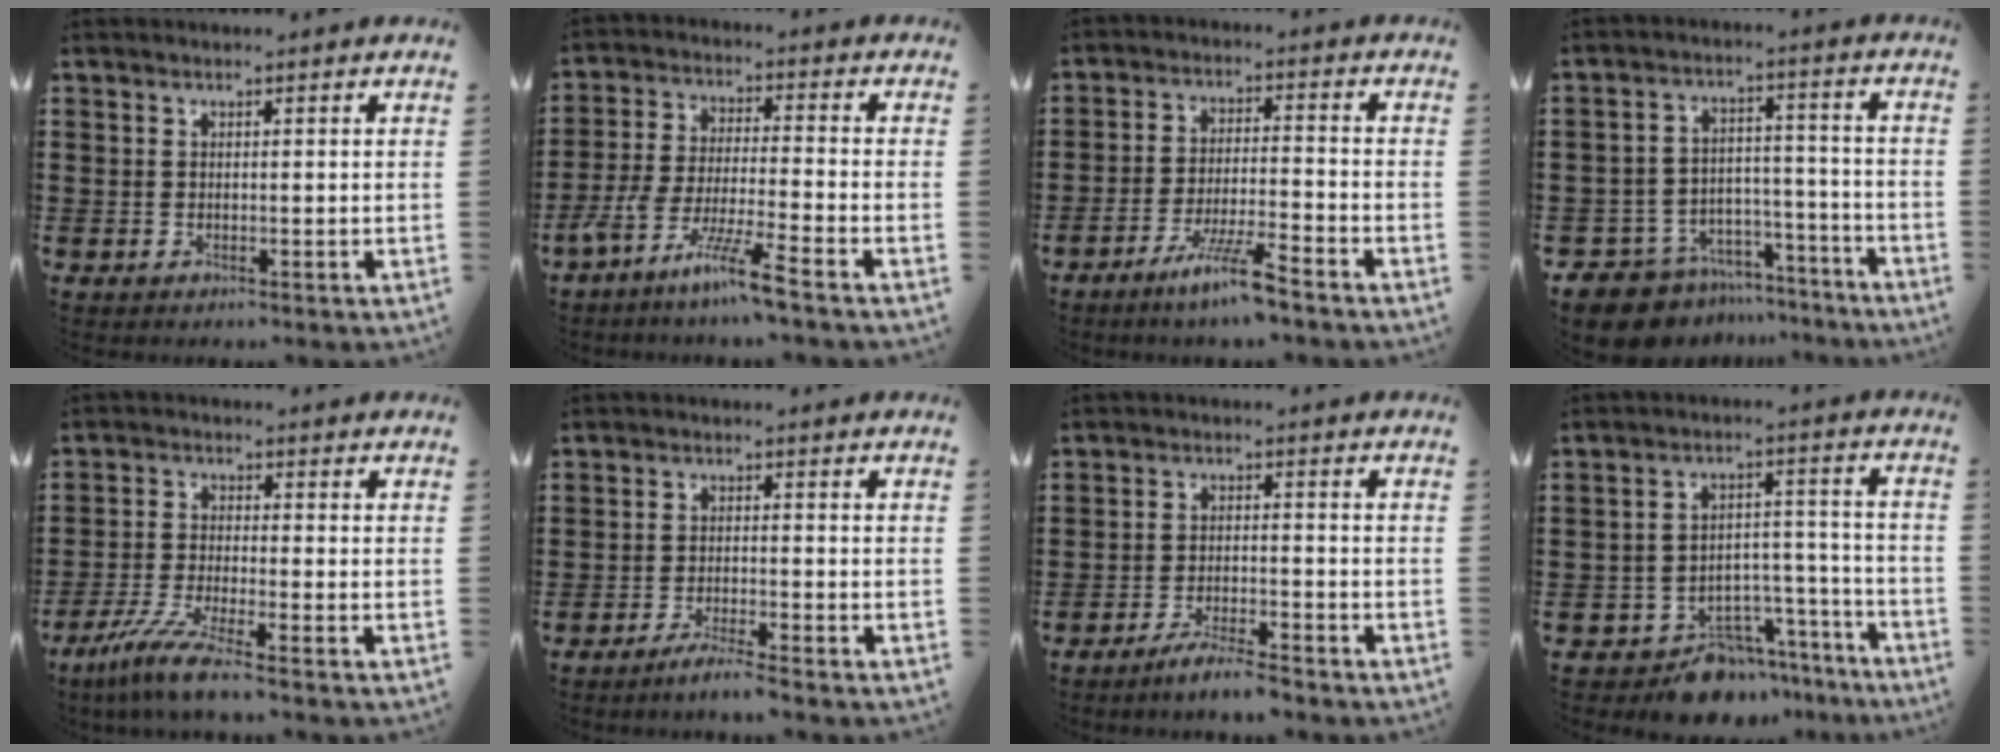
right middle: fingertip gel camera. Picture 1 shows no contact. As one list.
[{"total": 8.9, "force": [-7.1, -0.3, 5.4], "torque": [-0.116, -0.012, -0.143]}, {"total": 7.0, "force": [-5.4, 0.1, 4.6], "torque": [-0.090, -0.007, -0.100]}, {"total": 9.1, "force": [-8.5, 3.0, 1.6], "torque": [-0.040, 0.033, -0.166]}, {"total": 6.0, "force": [-4.6, -0.1, 3.8], "torque": [-0.096, -0.023, -0.095]}, {"total": 2.7, "force": [-2.4, -0.4, 1.3], "torque": [-0.019, 0.001, -0.044]}, {"total": 3.8, "force": [-3.5, -0.2, 1.6], "torque": [-0.025, 0.001, -0.065]}, {"total": 8.0, "force": [-7.2, 3.0, 1.5], "torque": [-0.014, 0.037, -0.132]}]